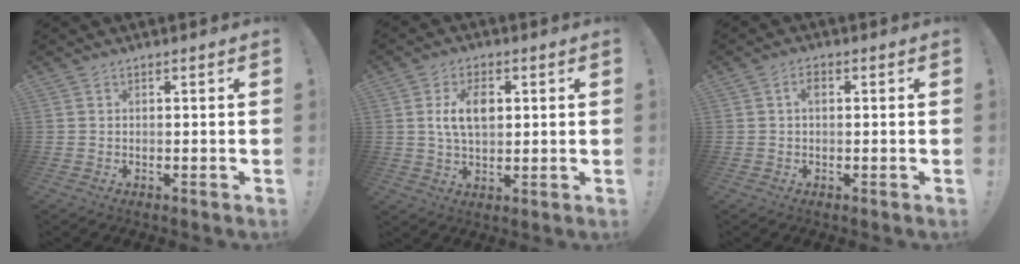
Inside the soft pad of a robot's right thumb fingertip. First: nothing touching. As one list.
[{"total": 9.0, "force": [1.8, 5.8, 6.6], "torque": [-0.107, 0.004, 0.030]}, {"total": 2.3, "force": [0.3, 1.3, 1.9], "torque": [-0.032, 0.007, 0.001]}]